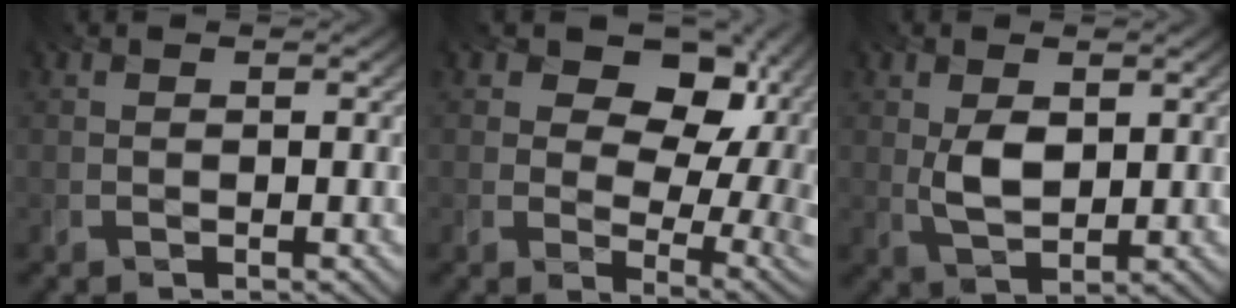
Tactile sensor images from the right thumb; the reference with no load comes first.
{"total": 13.9, "force": [4.3, 8.9, 9.7], "torque": [-0.133, 0.008, 0.072]}
{"total": 4.1, "force": [0.9, 2.3, 3.2], "torque": [-0.072, -0.005, 0.021]}